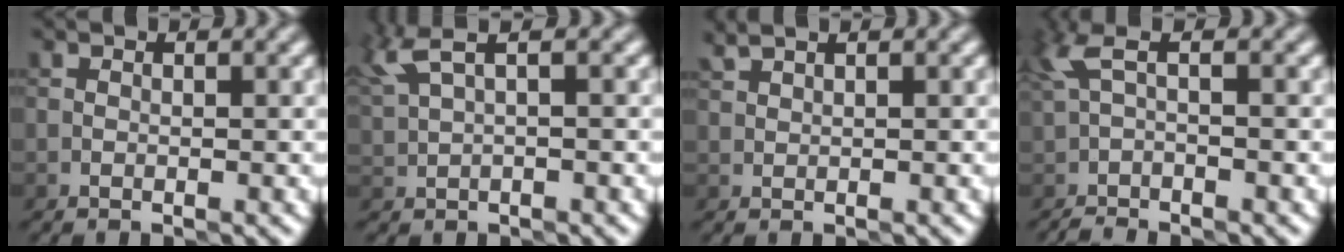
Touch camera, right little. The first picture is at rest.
{"total": 3.0, "force": [1.8, 0.7, 2.3], "torque": [-0.053, 0.016, 0.043]}
{"total": 1.1, "force": [1.0, 0.2, 0.4], "torque": [-0.007, 0.006, 0.016]}
{"total": 2.7, "force": [-0.6, 0.6, 2.6], "torque": [-0.056, -0.005, -0.013]}